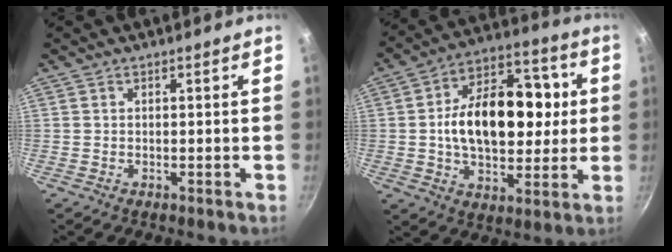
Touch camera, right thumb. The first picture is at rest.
{"total": 21.3, "force": [1.5, 12.9, 16.9], "torque": [-0.235, 0.023, 0.023]}